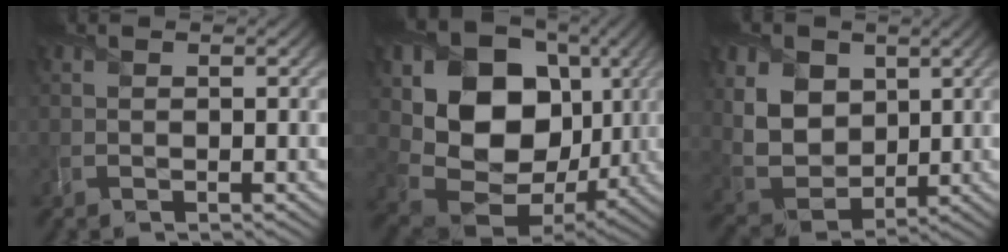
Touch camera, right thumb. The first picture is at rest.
{"total": 16.7, "force": [3.2, 13.1, 9.9], "torque": [-0.193, -0.020, 0.074]}
{"total": 9.7, "force": [3.1, 7.4, 5.6], "torque": [-0.167, -0.002, 0.061]}